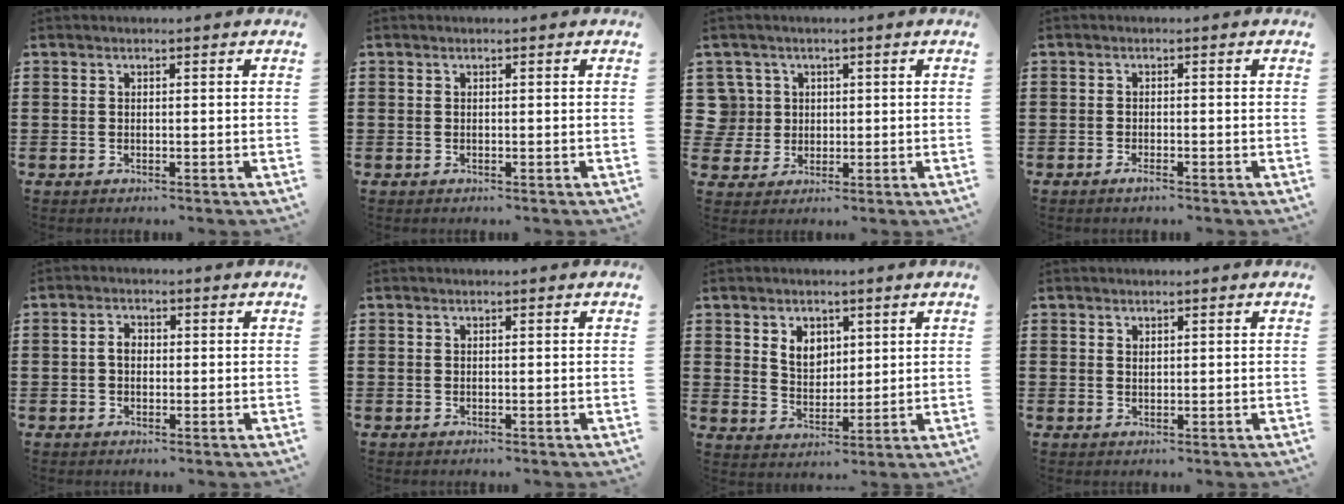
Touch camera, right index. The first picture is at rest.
{"total": 0.0}
{"total": 4.7, "force": [0.8, 4.6, 0.6], "torque": [-0.049, 0.010, 0.010]}
{"total": 0.9, "force": [-0.7, 0.1, 0.5], "torque": [-0.012, -0.006, -0.012]}
{"total": 2.1, "force": [-0.1, 1.4, 1.6], "torque": [-0.031, 0.006, -0.003]}
{"total": 0.0}
{"total": 4.8, "force": [2.1, 3.7, 2.2], "torque": [-0.050, 0.009, 0.036]}
{"total": 0.8, "force": [0.6, 0.4, 0.2], "torque": [-0.004, 0.002, 0.012]}